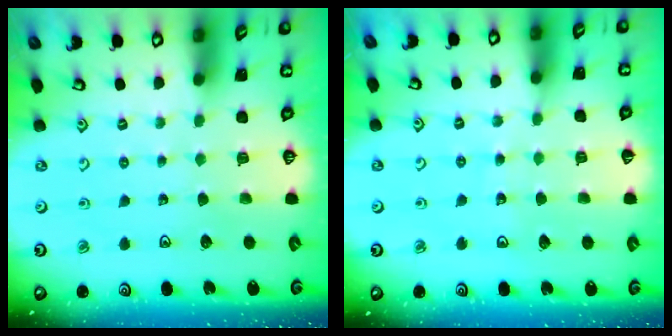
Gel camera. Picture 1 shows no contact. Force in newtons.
{"total": 6.1, "press": 6.1, "slide": 0.6}